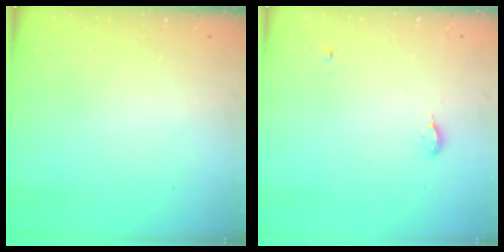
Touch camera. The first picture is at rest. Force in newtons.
{"total": 5.3, "press": 5.0, "slide": 1.7}